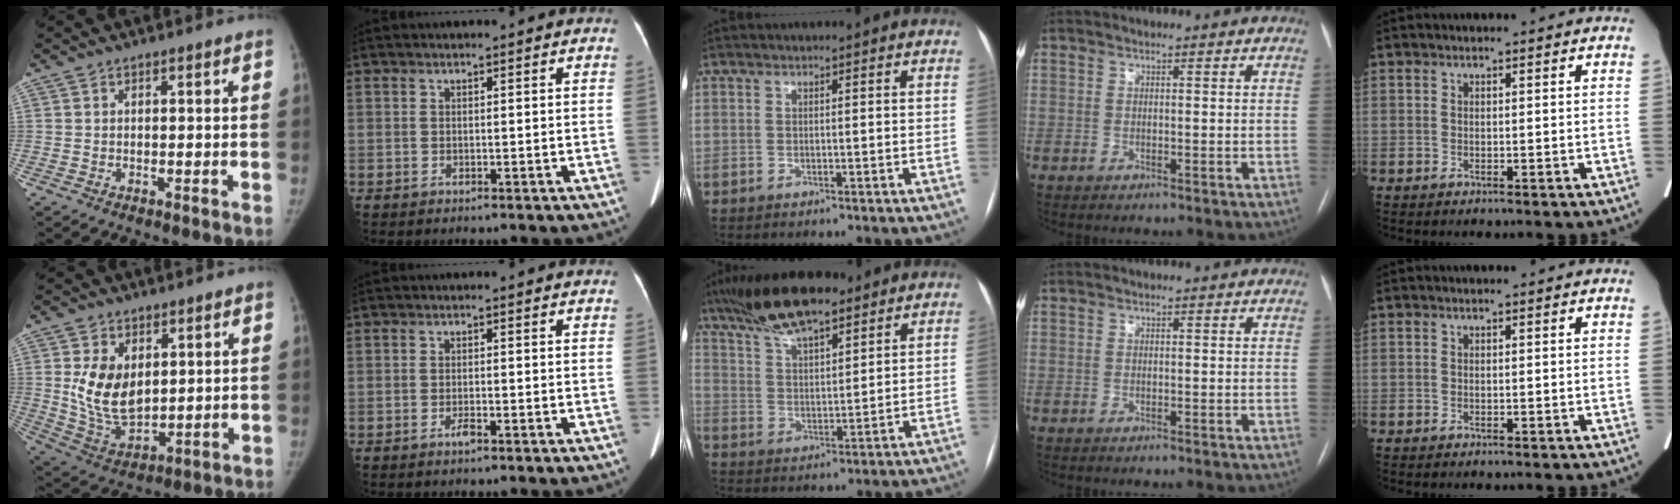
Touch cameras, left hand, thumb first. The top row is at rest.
{"thumb": {"total": 11.9, "force": [2.8, 7.6, 8.7], "torque": [-0.130, -0.025, 0.068]}, "index": {"total": 0.9, "force": [-0.7, 0.0, 0.6], "torque": [-0.016, -0.001, -0.013]}, "middle": {"total": 13.2, "force": [9.9, 3.3, 8.0], "torque": [-0.153, 0.021, 0.178]}}